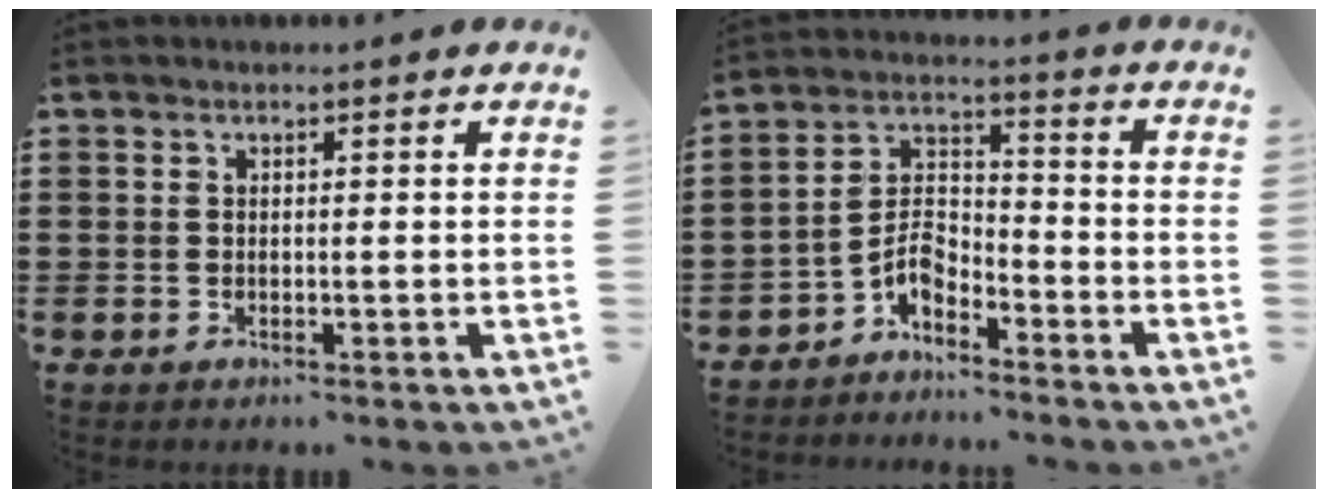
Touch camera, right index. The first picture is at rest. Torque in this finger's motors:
{"motor_torque": [2.14, 0.00, -0.02, -0.08]}